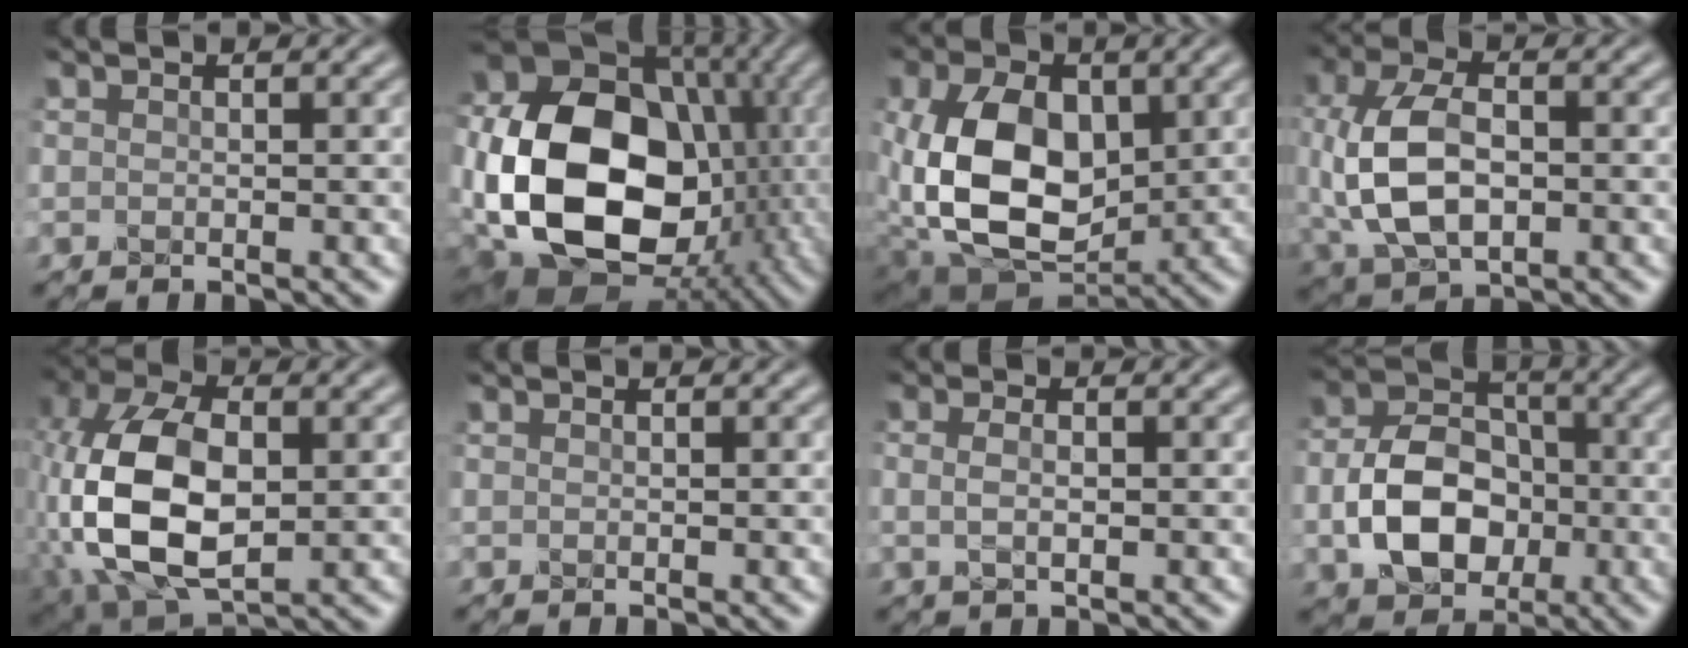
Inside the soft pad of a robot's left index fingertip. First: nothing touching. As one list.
[{"total": 18.8, "force": [-1.9, 14.0, 12.4], "torque": [-0.246, -0.026, -0.026]}, {"total": 12.3, "force": [-0.3, 8.1, 9.2], "torque": [-0.196, -0.018, -0.001]}, {"total": 8.2, "force": [-0.7, 4.9, 6.6], "torque": [-0.150, -0.002, -0.014]}, {"total": 12.4, "force": [-1.8, 7.1, 10.1], "torque": [-0.233, -0.002, -0.036]}, {"total": 0.0}, {"total": 1.5, "force": [-0.3, 0.6, 1.4], "torque": [-0.030, -0.001, 0.000]}, {"total": 8.0, "force": [-2.3, 5.6, 5.2], "torque": [-0.095, -0.001, -0.043]}]